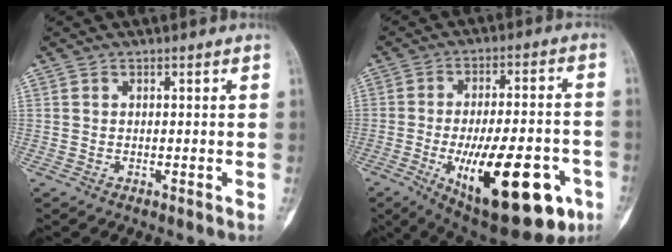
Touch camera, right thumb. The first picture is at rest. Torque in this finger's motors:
{"motor_torque": [0.07, 0.90, 1.80, -0.70, 0.12]}